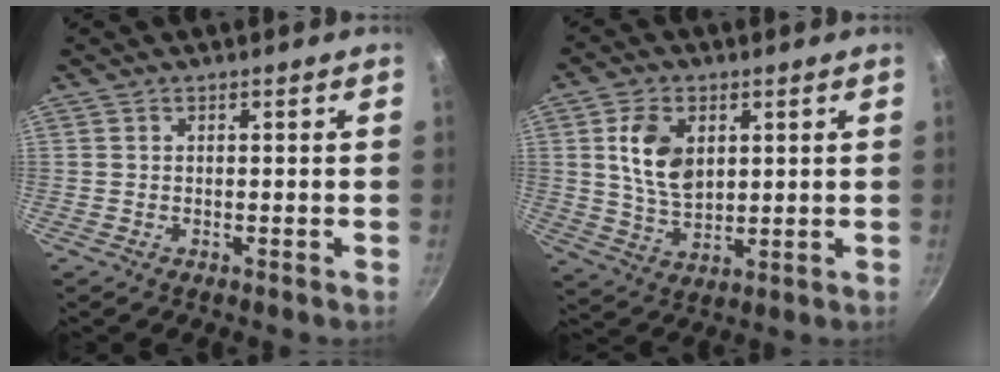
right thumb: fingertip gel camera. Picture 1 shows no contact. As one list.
[{"total": 9.8, "force": [2.5, 6.5, 6.9], "torque": [-0.115, -0.014, 0.052]}]